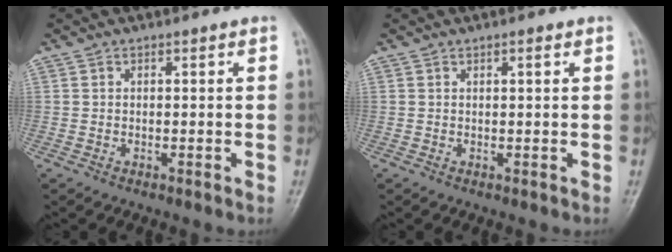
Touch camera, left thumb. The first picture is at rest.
{"total": 0.8, "force": [0.4, 0.3, 0.6], "torque": [-0.005, 0.003, 0.004]}